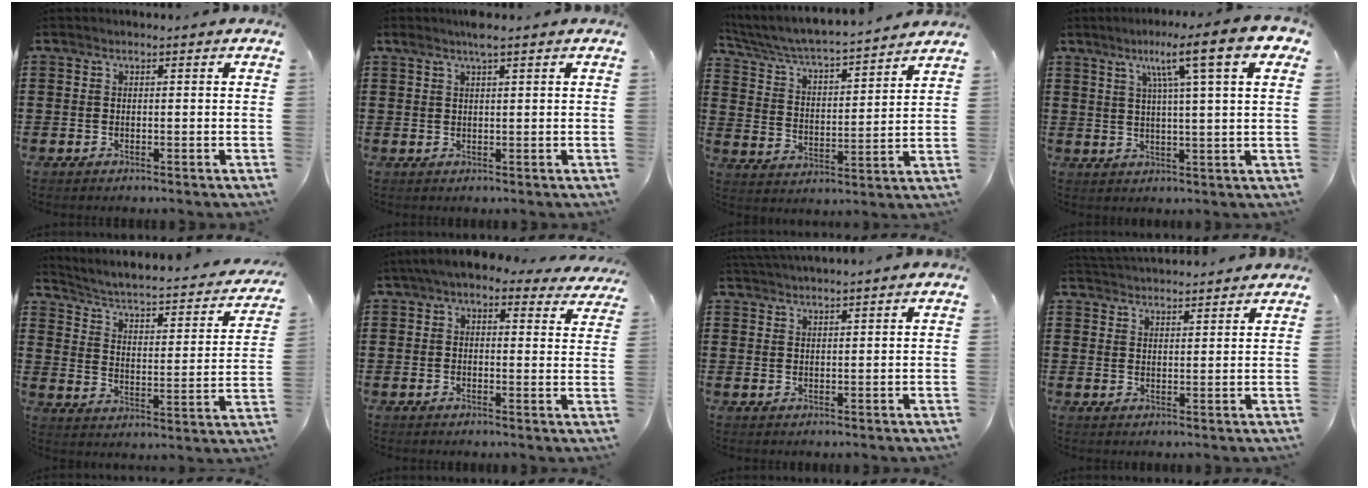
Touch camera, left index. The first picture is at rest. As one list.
[{"total": 2.7, "force": [1.9, 0.1, 2.0], "torque": [-0.043, 0.002, 0.033]}, {"total": 4.8, "force": [4.5, 0.1, 1.6], "torque": [-0.054, -0.039, 0.068]}, {"total": 10.3, "force": [5.2, 0.0, 8.9], "torque": [-0.167, -0.006, 0.075]}, {"total": 2.7, "force": [1.6, 0.6, 2.0], "torque": [-0.052, -0.027, 0.014]}, {"total": 4.3, "force": [3.3, 1.5, 2.3], "torque": [-0.056, -0.004, 0.059]}, {"total": 2.1, "force": [2.0, -0.4, 0.4], "torque": [-0.012, 0.000, 0.039]}, {"total": 3.1, "force": [3.1, -0.1, 0.0], "torque": [-0.008, -0.008, 0.057]}]